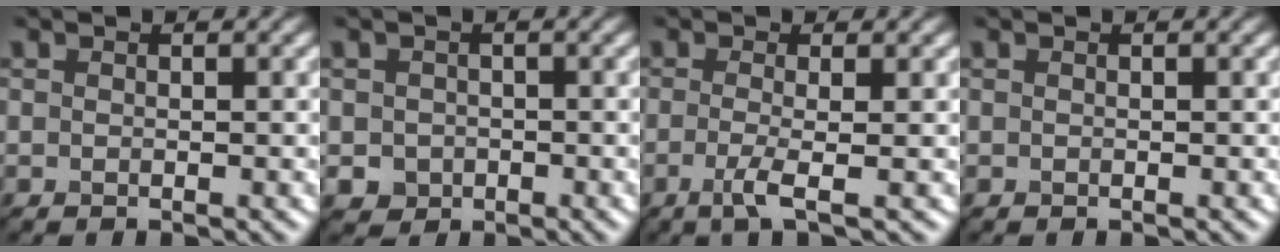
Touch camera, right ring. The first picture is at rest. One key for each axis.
{"total": 1.7, "fx": -0.4, "fy": 1.6, "fz": 0.5, "tx": -0.002, "ty": -0.005, "tz": -0.008}
{"total": 2.6, "fx": -0.7, "fy": 0.6, "fz": 2.4, "tx": -0.047, "ty": -0.006, "tz": -0.020}
{"total": 0.0}